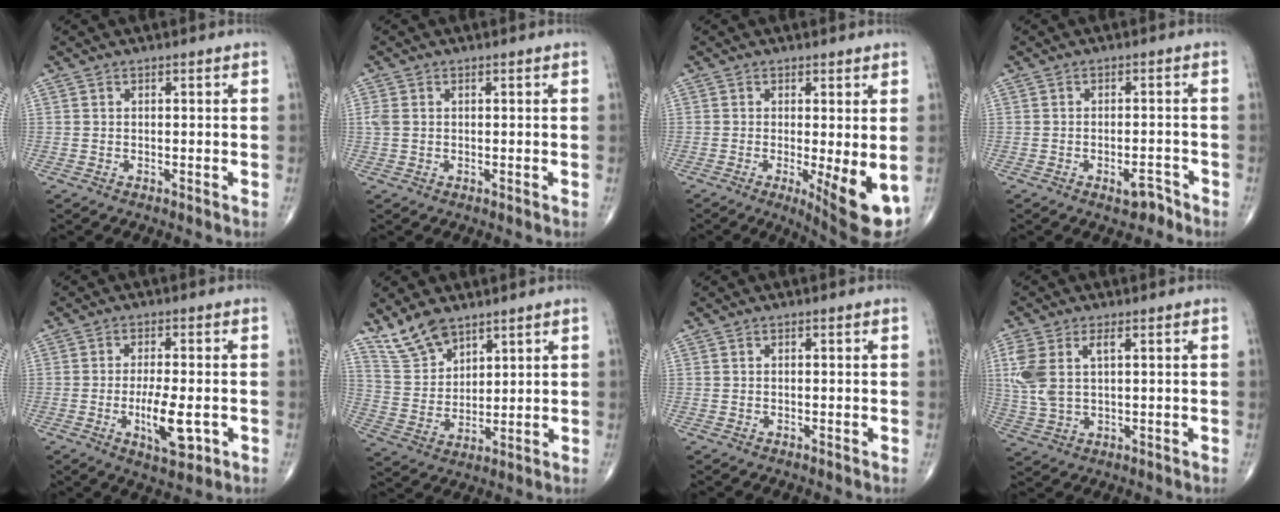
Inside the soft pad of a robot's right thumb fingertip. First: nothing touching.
{"total": 1.8, "force": [0.2, 1.3, 1.2], "torque": [-0.039, 0.004, 0.004]}
{"total": 9.7, "force": [-2.2, 2.5, 9.1], "torque": [-0.119, -0.023, -0.026]}
{"total": 3.2, "force": [-2.1, 1.4, 1.9], "torque": [-0.018, 0.015, -0.030]}
{"total": 8.4, "force": [-2.2, 3.0, 7.6], "torque": [-0.126, -0.007, -0.032]}
{"total": 8.7, "force": [6.8, 4.0, 3.7], "torque": [-0.060, -0.030, 0.146]}
{"total": 0.0}
{"total": 8.7, "force": [2.2, 4.4, 7.1], "torque": [-0.180, 0.008, 0.051]}